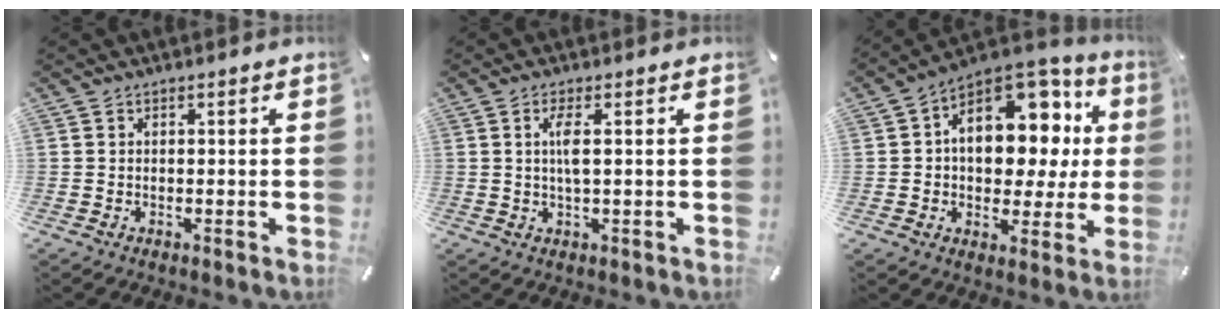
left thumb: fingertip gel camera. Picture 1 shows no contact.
{"total": 4.0, "force": [0.6, 0.6, 3.9], "torque": [-0.078, -0.002, 0.007]}
{"total": 17.3, "force": [4.3, 11.7, 12.0], "torque": [-0.158, -0.033, 0.076]}